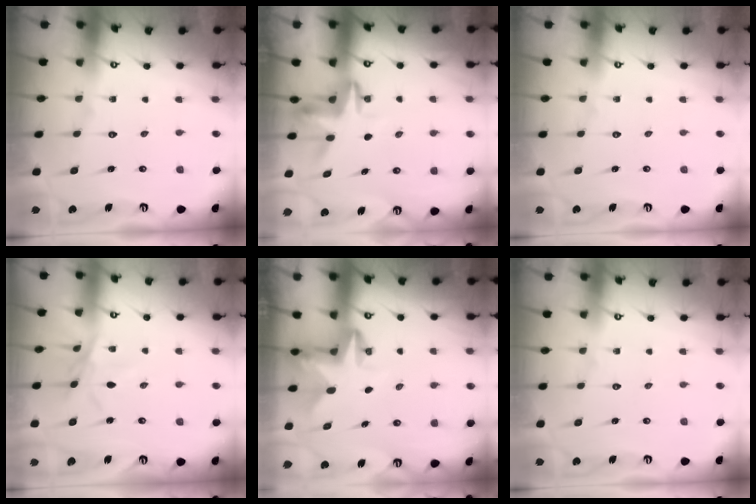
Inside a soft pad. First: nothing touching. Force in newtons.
{"total": 3.5, "press": 3.5, "slide": 0.2}
{"total": 0.0}
{"total": 4.5, "press": 4.5, "slide": 0.6}
{"total": 2.8, "press": 2.7, "slide": 0.5}
{"total": 0.0}